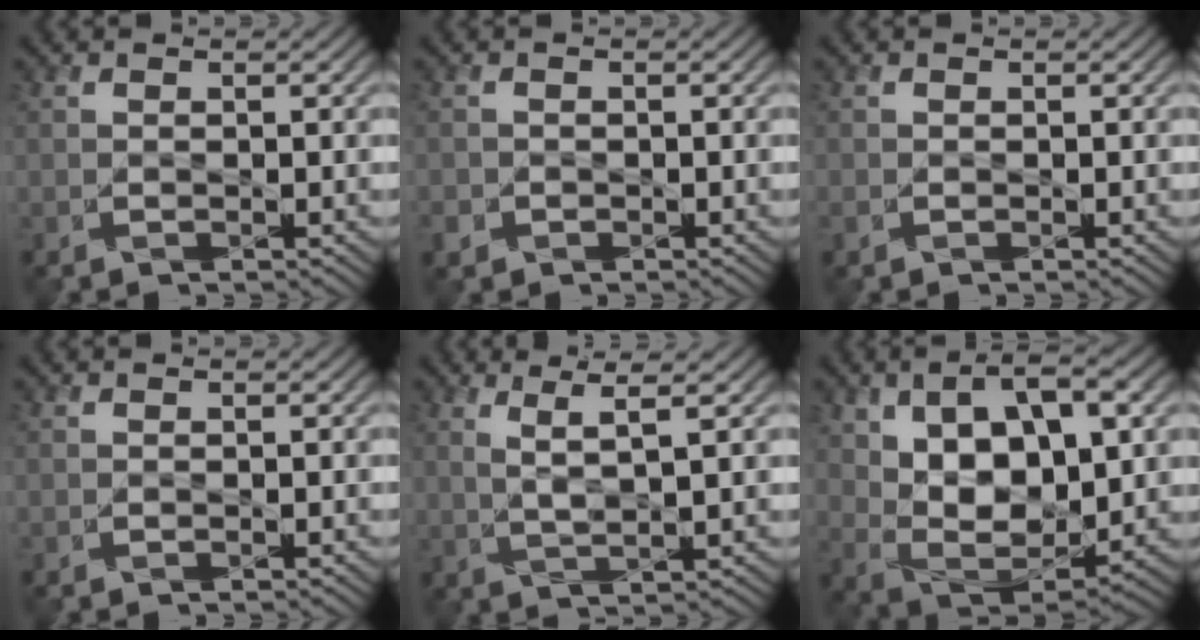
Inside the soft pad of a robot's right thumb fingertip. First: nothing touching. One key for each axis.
{"total": 1.3, "fx": -0.7, "fy": 1.2, "fz": 0.0, "tx": 0.000, "ty": -0.009, "tz": -0.015}
{"total": 0.0}
{"total": 0.0}
{"total": 3.9, "fx": 1.8, "fy": 0.3, "fz": 3.4, "tx": -0.076, "ty": 0.001, "tz": 0.040}
{"total": 14.6, "fx": 4.6, "fy": 8.1, "fz": 11.2, "tx": -0.208, "ty": -0.010, "tz": 0.092}